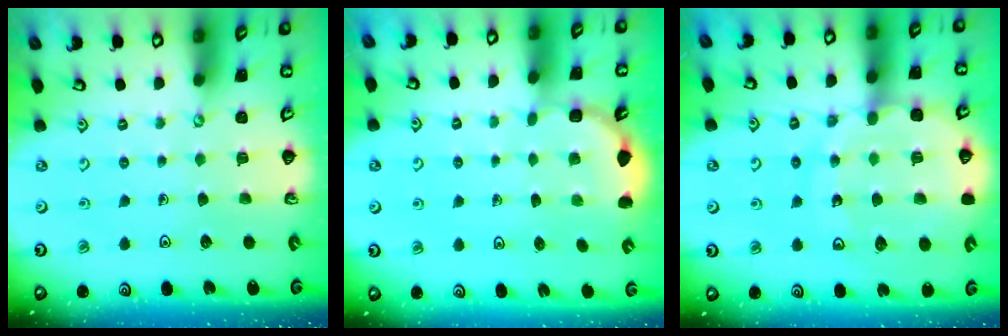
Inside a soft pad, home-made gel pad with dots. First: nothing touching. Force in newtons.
{"total": 2.8, "press": 1.8, "slide": 2.1}
{"total": 13.7, "press": 13.4, "slide": 2.8}